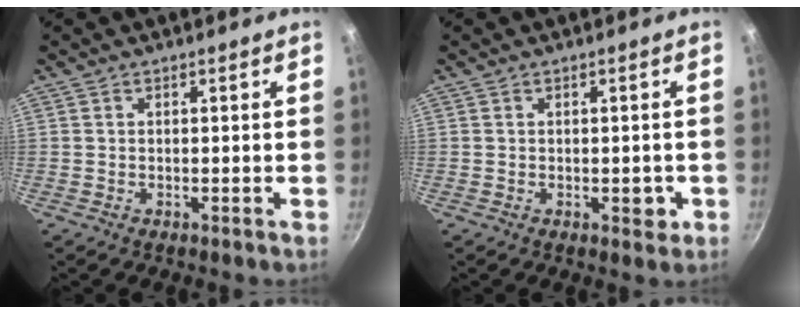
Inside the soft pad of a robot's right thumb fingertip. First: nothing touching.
{"total": 2.6, "force": [-0.6, 1.6, 1.9], "torque": [-0.006, 0.005, -0.007]}